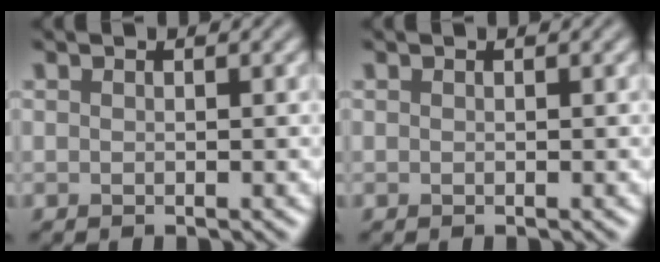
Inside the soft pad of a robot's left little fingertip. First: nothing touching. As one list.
[{"total": 0.0}]